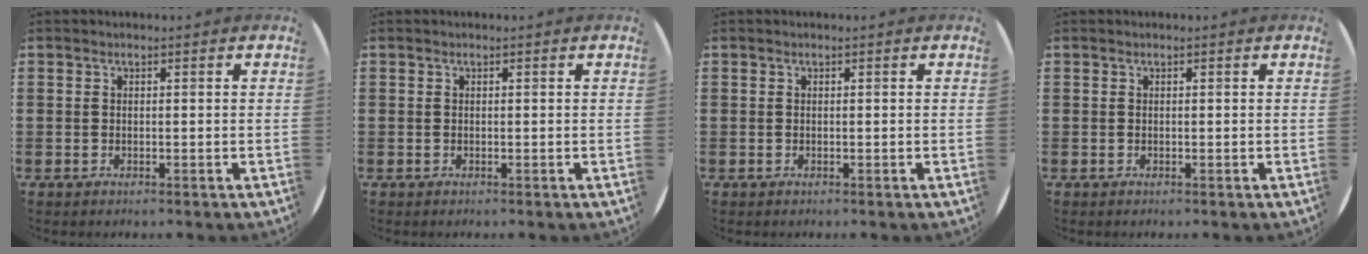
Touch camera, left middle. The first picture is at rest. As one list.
[{"total": 0.0}, {"total": 0.0}, {"total": 0.0}]